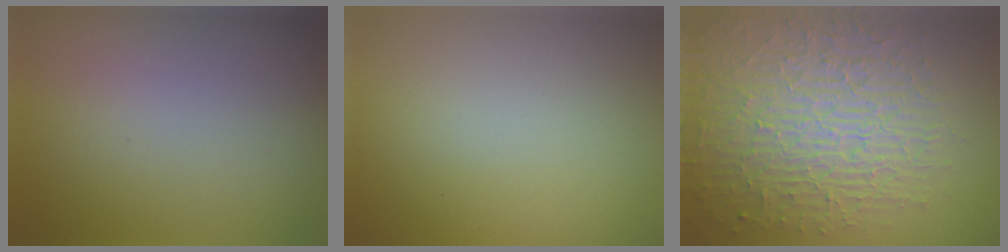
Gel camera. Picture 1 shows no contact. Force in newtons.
{"total": 0.0}
{"total": 10.2, "press": 6.8, "slide": 7.6}